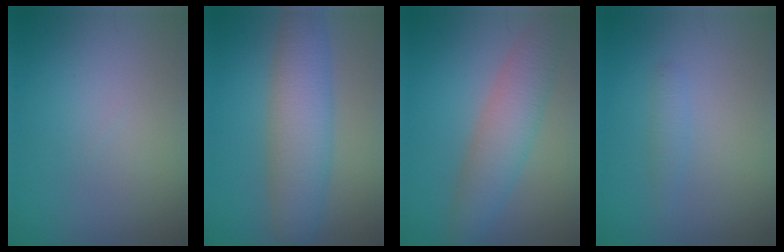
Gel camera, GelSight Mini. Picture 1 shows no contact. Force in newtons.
{"total": 6.0, "press": 6.0, "slide": 0.3}
{"total": 4.8, "press": 4.8, "slide": 0.1}
{"total": 0.9, "press": 0.9, "slide": 0.0}